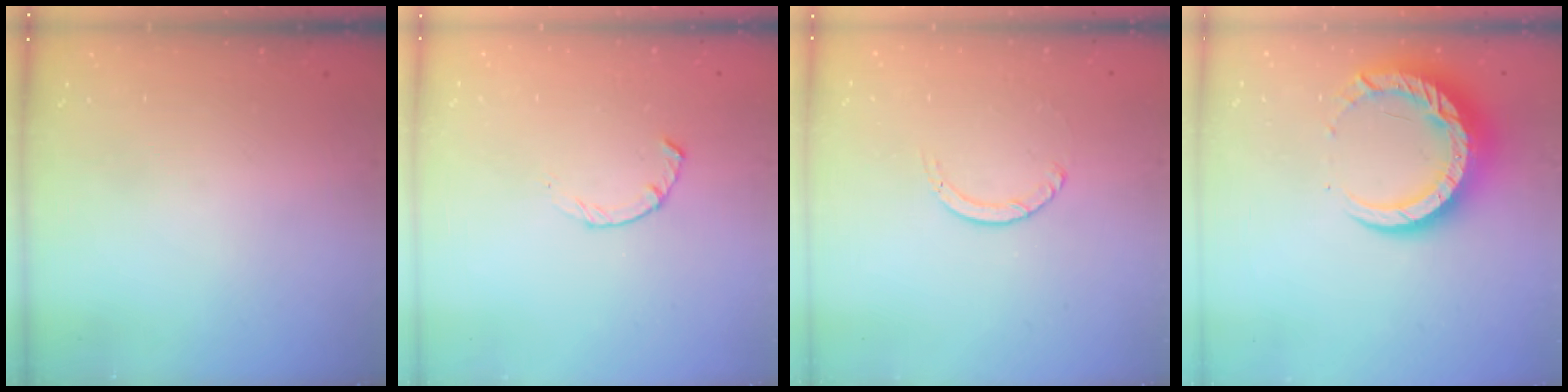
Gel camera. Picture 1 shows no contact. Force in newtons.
{"total": 2.3, "press": 2.2, "slide": 0.4}
{"total": 1.1, "press": 1.1, "slide": 0.1}
{"total": 13.5, "press": 13.4, "slide": 1.5}